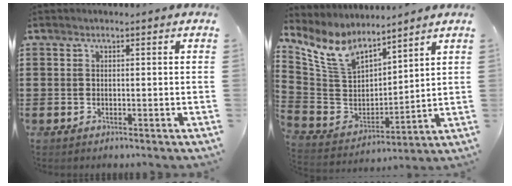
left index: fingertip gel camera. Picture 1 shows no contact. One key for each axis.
{"total": 10.0, "fx": 7.5, "fy": 4.4, "fz": 5.0, "tx": -0.146, "ty": -0.037, "tz": 0.136}